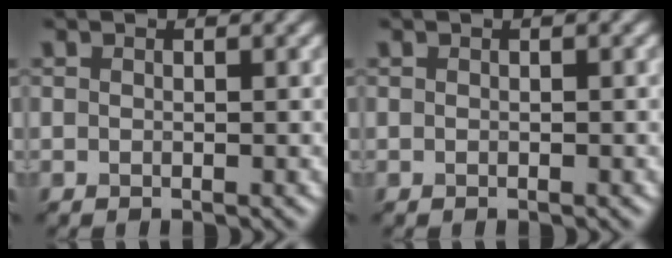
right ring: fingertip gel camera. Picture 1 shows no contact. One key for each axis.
{"total": 0.0}